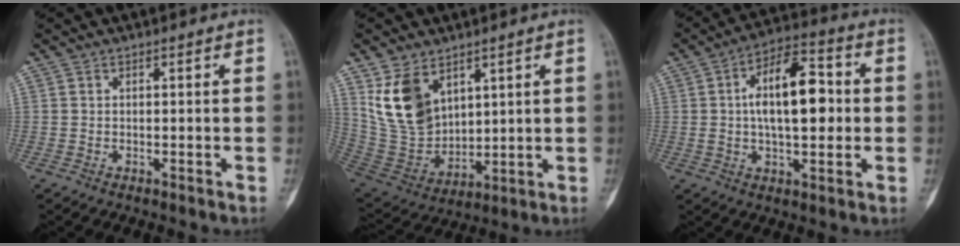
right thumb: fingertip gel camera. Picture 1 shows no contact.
{"total": 13.3, "force": [6.4, 8.7, 7.7], "torque": [-0.120, -0.032, 0.152]}
{"total": 14.8, "force": [1.3, 6.9, 13.0], "torque": [-0.193, 0.020, 0.015]}